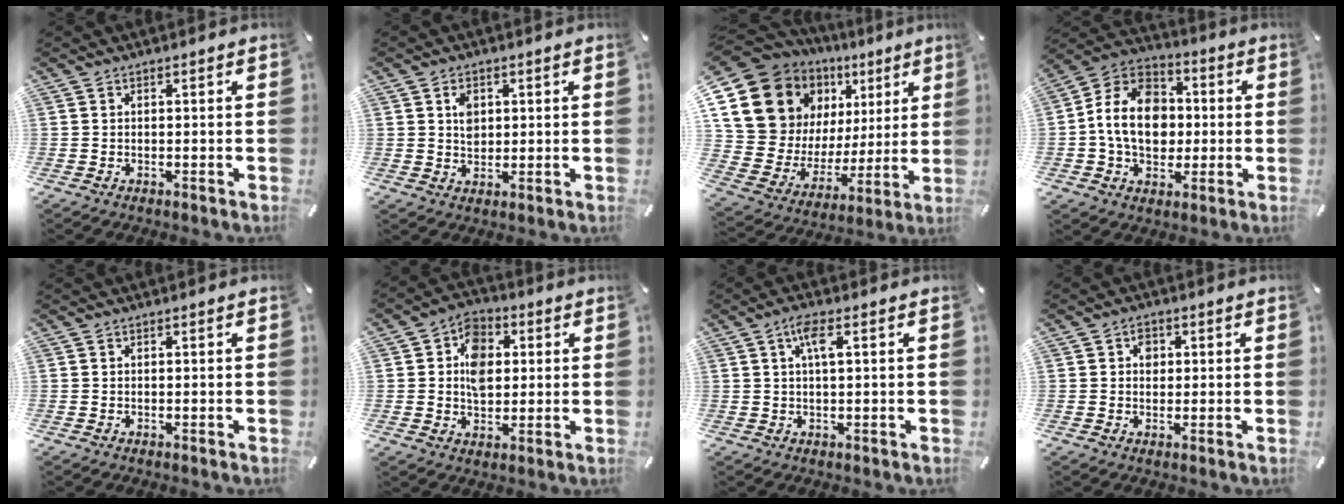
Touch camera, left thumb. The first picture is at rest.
{"total": 3.7, "force": [1.0, 3.0, 1.8], "torque": [-0.017, -0.003, 0.013]}
{"total": 19.0, "force": [9.6, 14.3, 7.9], "torque": [-0.134, -0.075, 0.194]}
{"total": 14.0, "force": [-1.3, 11.4, 8.0], "torque": [-0.178, 0.021, -0.026]}
{"total": 0.0}
{"total": 9.2, "force": [0.9, 7.4, 5.5], "torque": [-0.080, 0.010, 0.018]}
{"total": 4.2, "force": [1.3, 1.1, 3.9], "torque": [-0.079, 0.006, 0.019]}
{"total": 2.6, "force": [0.4, 2.3, 1.3], "torque": [-0.012, 0.001, 0.001]}